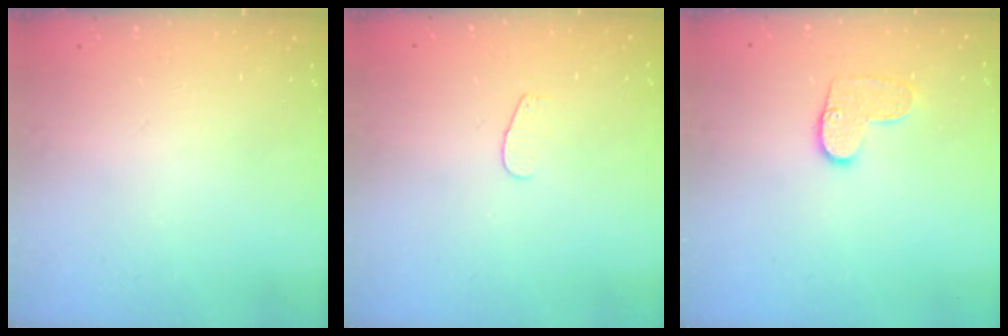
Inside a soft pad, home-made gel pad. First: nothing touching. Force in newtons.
{"total": 2.6, "press": 2.5, "slide": 0.3}
{"total": 8.4, "press": 8.4, "slide": 0.3}